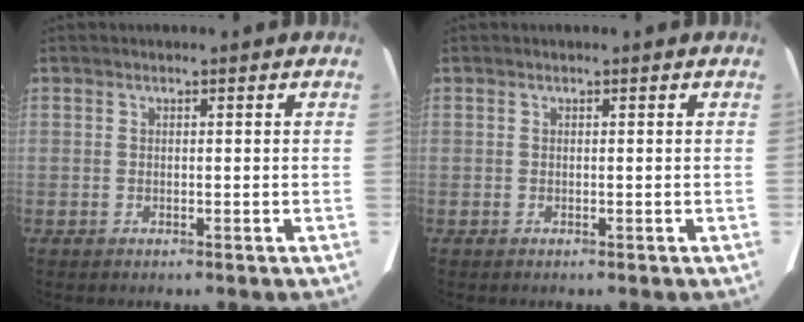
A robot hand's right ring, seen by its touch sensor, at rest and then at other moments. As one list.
[{"total": 0.0}]